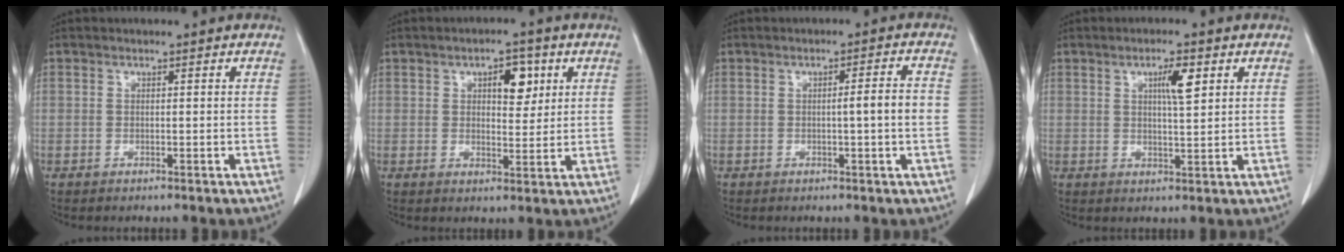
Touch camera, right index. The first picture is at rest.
{"total": 5.3, "force": [2.1, 2.4, 4.2], "torque": [-0.060, 0.004, 0.032]}
{"total": 3.8, "force": [-0.3, -0.4, 3.8], "torque": [-0.056, 0.003, -0.006]}
{"total": 4.4, "force": [1.9, 0.5, 4.0], "torque": [-0.069, -0.001, 0.032]}